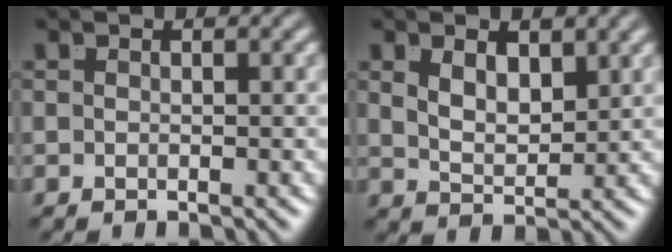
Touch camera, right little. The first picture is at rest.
{"total": 2.9, "force": [1.3, 1.5, 2.2], "torque": [-0.037, -0.009, 0.024]}